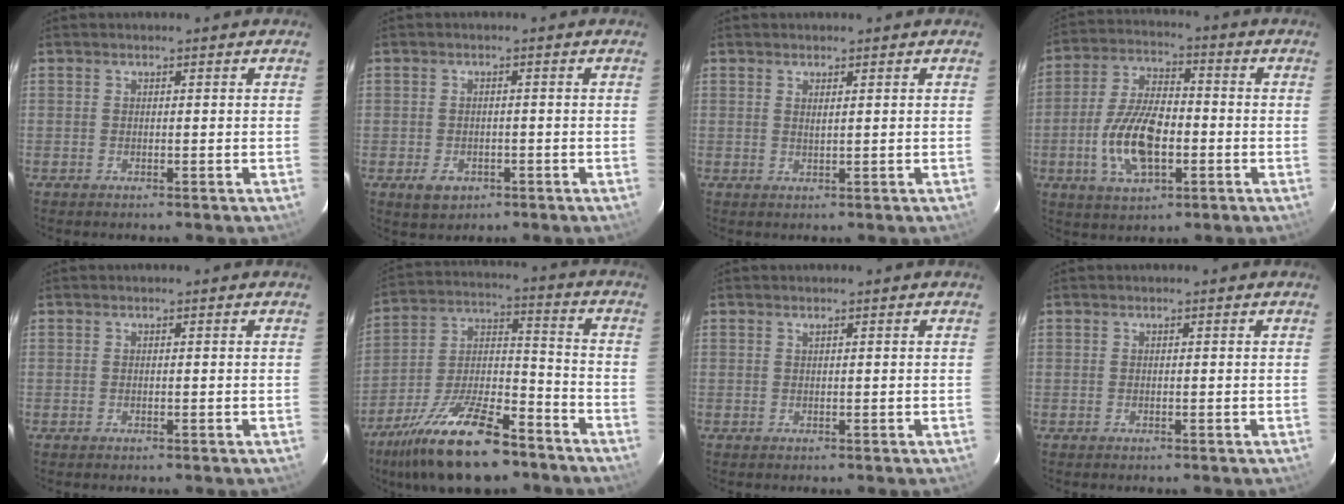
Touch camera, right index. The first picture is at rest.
{"total": 4.0, "force": [-1.6, 3.3, 1.7], "torque": [-0.035, 0.001, -0.017]}
{"total": 1.1, "force": [0.6, 0.1, 0.9], "torque": [-0.017, 0.001, 0.010]}
{"total": 13.2, "force": [-3.4, 6.5, 11.0], "torque": [-0.226, 0.004, -0.059]}
{"total": 0.0}
{"total": 20.8, "force": [-14.5, 7.1, 13.2], "torque": [-0.252, -0.011, -0.242]}
{"total": 0.0}
{"total": 0.0}